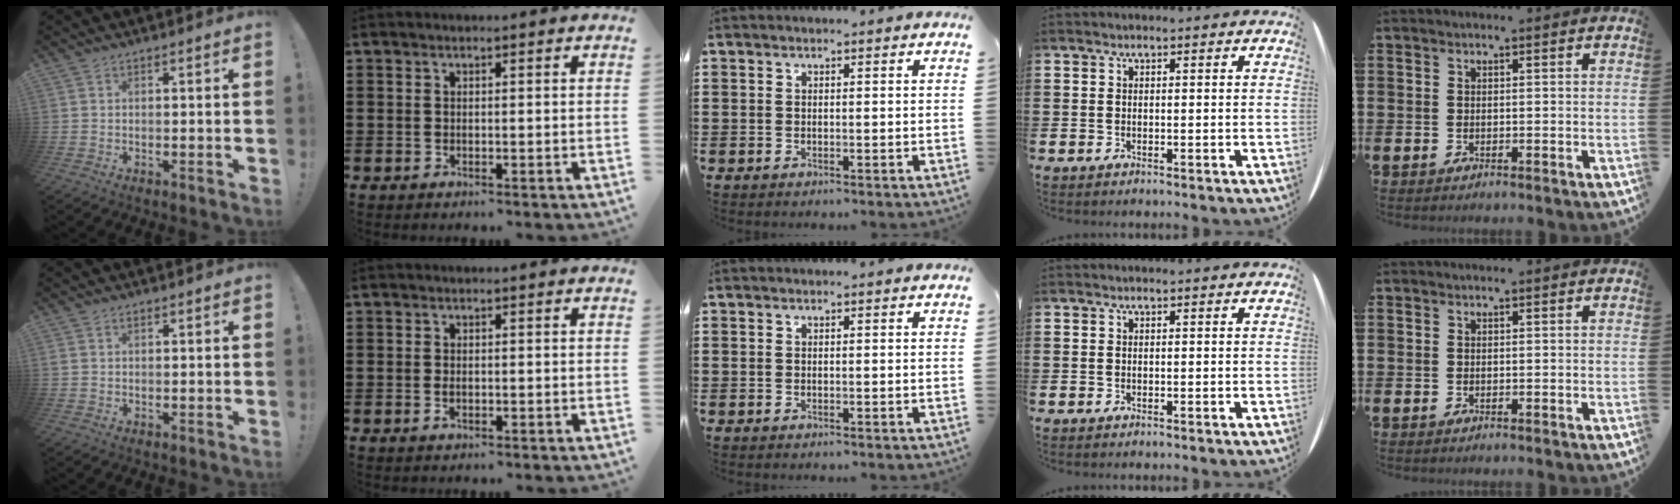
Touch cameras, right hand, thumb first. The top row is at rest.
{"thumb": {"total": 0.8, "force": [0.4, 0.4, 0.5], "torque": [-0.012, 0.002, 0.008]}, "index": {"total": 1.0, "force": [-0.4, 0.4, 0.9], "torque": [-0.019, -0.006, -0.005]}}